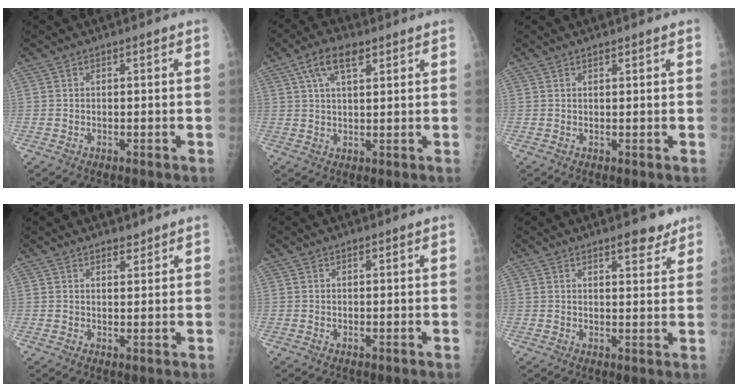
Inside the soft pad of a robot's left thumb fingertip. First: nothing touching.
{"total": 6.9, "force": [3.5, 3.0, 5.1], "torque": [-0.088, 0.001, 0.062]}
{"total": 0.8, "force": [0.7, 0.2, 0.4], "torque": [-0.005, -0.003, 0.011]}
{"total": 2.5, "force": [2.2, 0.9, 0.9], "torque": [0.001, -0.015, 0.031]}
{"total": 0.6, "force": [0.5, 0.3, 0.3], "torque": [-0.003, -0.002, 0.008]}
{"total": 5.0, "force": [3.8, 1.6, 2.8], "torque": [-0.018, -0.023, 0.051]}